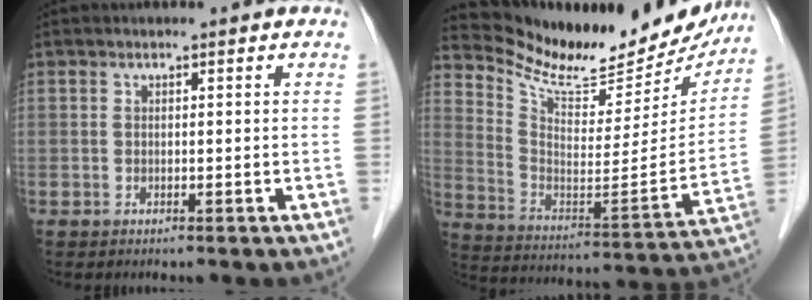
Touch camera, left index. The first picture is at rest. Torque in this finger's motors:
{"motor_torque": [-0.12, -0.97, 0.17, 0.02]}